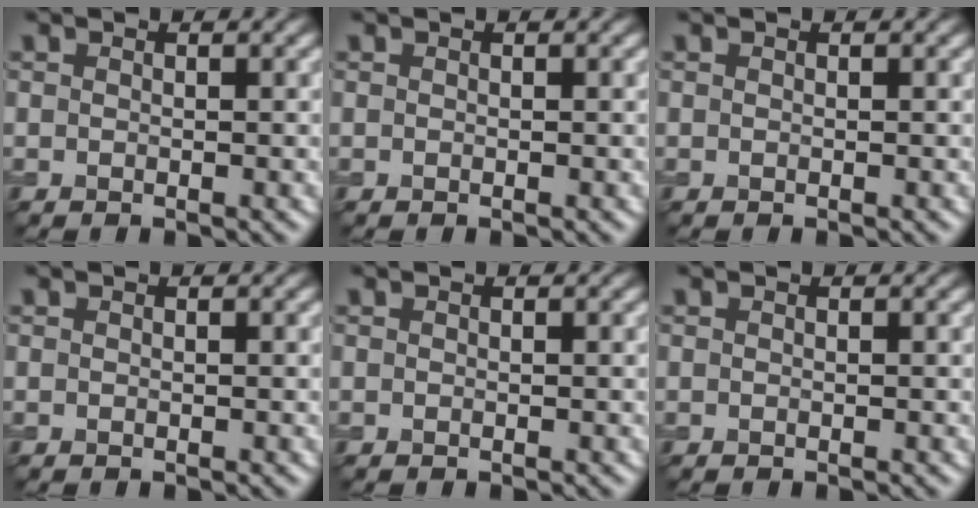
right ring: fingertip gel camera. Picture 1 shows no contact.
{"total": 0.0}
{"total": 0.0}
{"total": 0.0}
{"total": 0.0}
{"total": 0.0}